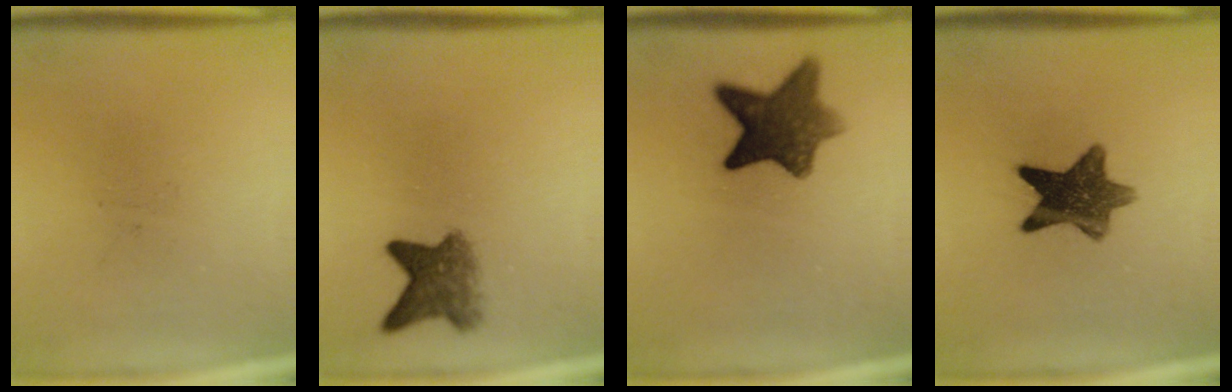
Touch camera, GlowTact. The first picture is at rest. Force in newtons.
{"total": 5.2}
{"total": 9.6}
{"total": 10.2}